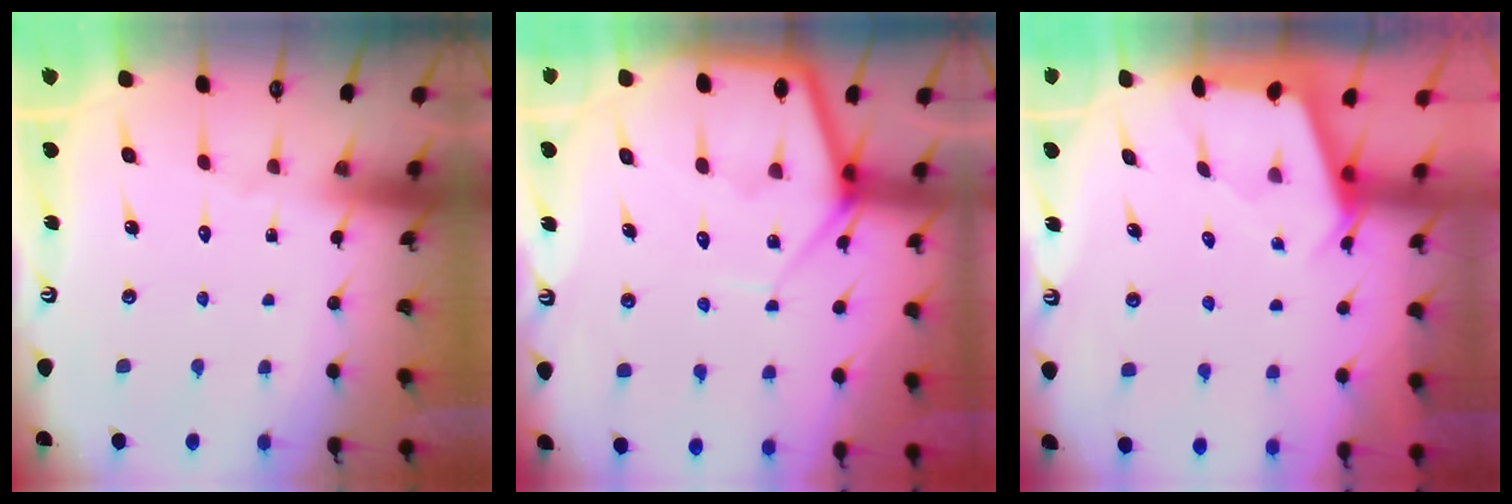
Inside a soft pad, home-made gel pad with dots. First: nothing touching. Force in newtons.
{"total": 9.3, "press": 9.3, "slide": 0.8}
{"total": 2.5, "press": 2.5, "slide": 0.3}